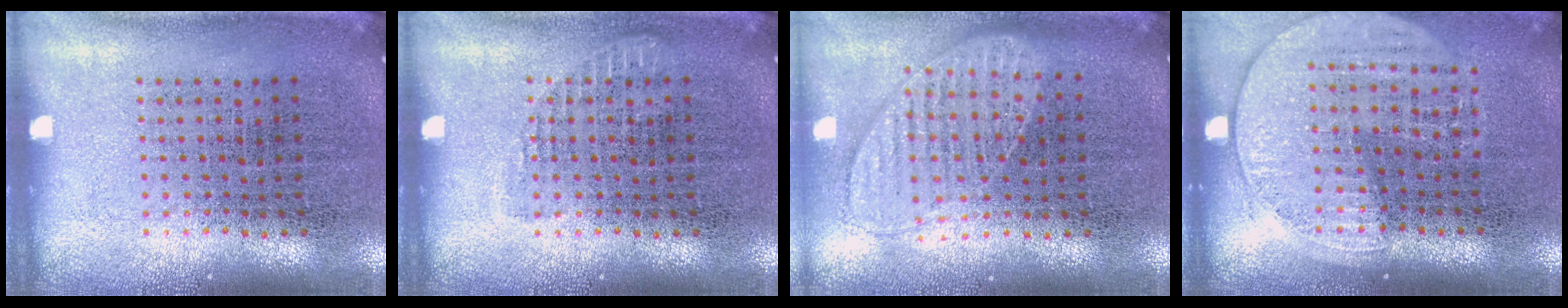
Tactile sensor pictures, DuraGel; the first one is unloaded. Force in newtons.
{"total": 0.7, "press": 0.7, "slide": 0.3}
{"total": 1.0, "press": 1.0, "slide": 0.2}
{"total": 1.5, "press": 1.4, "slide": 0.6}